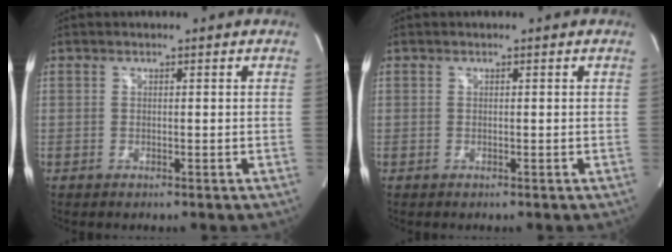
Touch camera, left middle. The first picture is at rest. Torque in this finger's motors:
{"motor_torque": [-0.02, 0.08, -0.04, 0.01]}